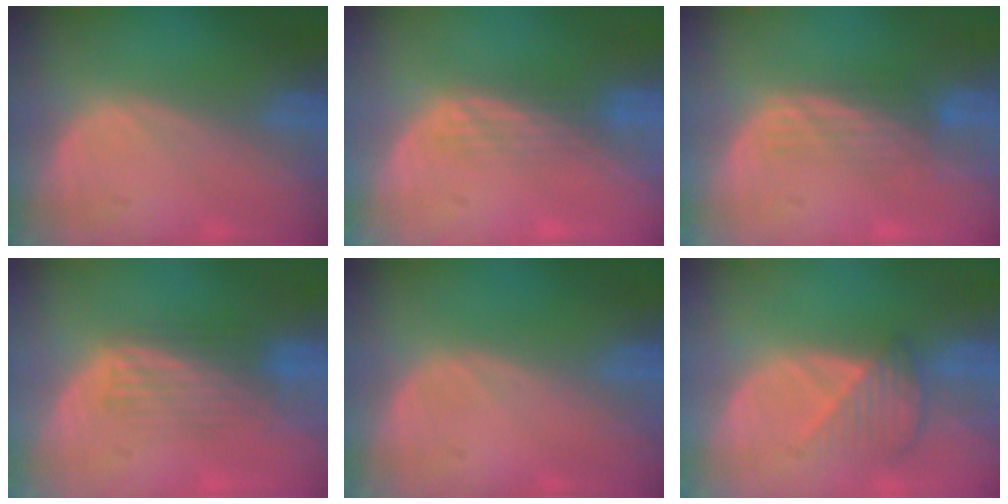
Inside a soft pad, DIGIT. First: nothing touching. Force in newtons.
{"total": 2.9, "press": 2.5, "slide": 1.5}
{"total": 3.6, "press": 2.9, "slide": 2.2}
{"total": 4.1, "press": 4.1, "slide": 0.1}
{"total": 0.0}
{"total": 4.6, "press": 4.2, "slide": 1.8}